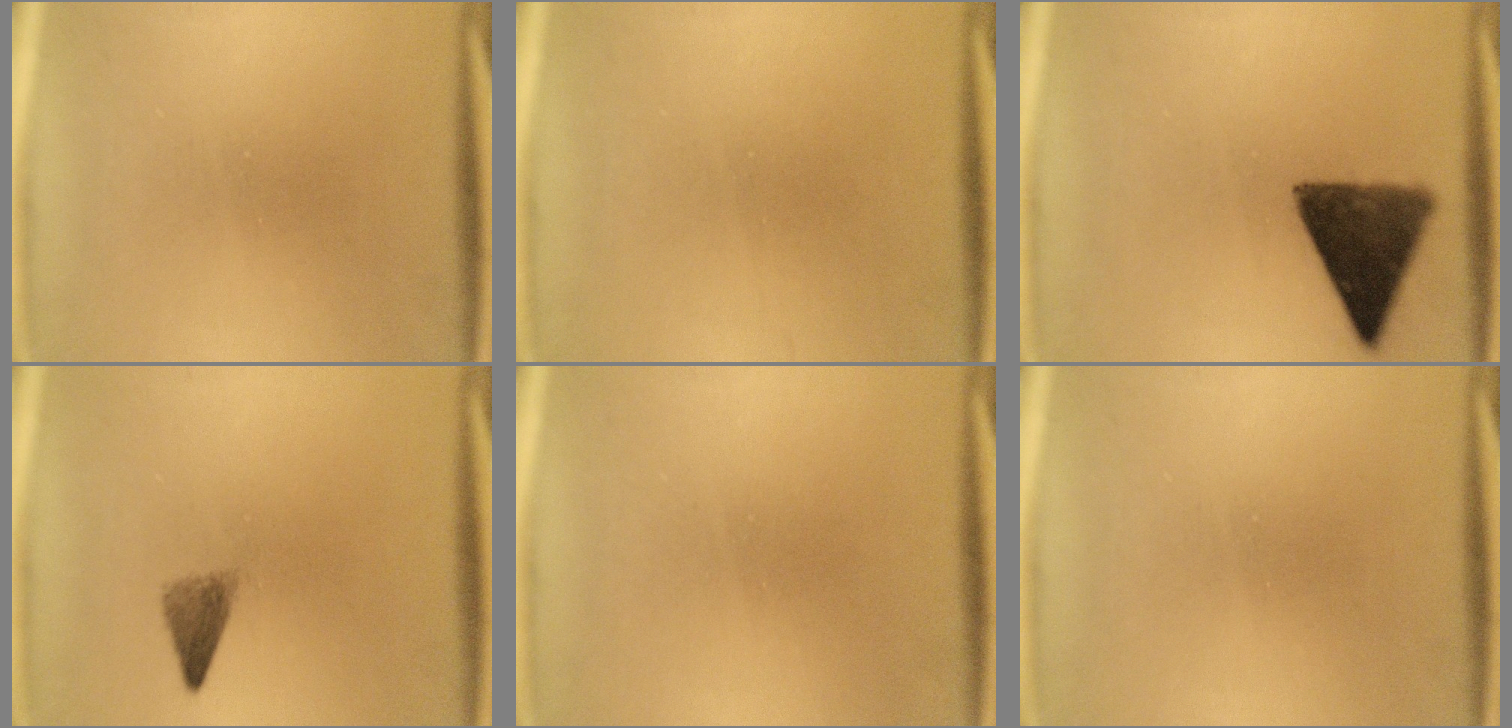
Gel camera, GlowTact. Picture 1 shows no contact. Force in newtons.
{"total": 1.1}
{"total": 11.8}
{"total": 2.5}
{"total": 1.6}
{"total": 0.0}